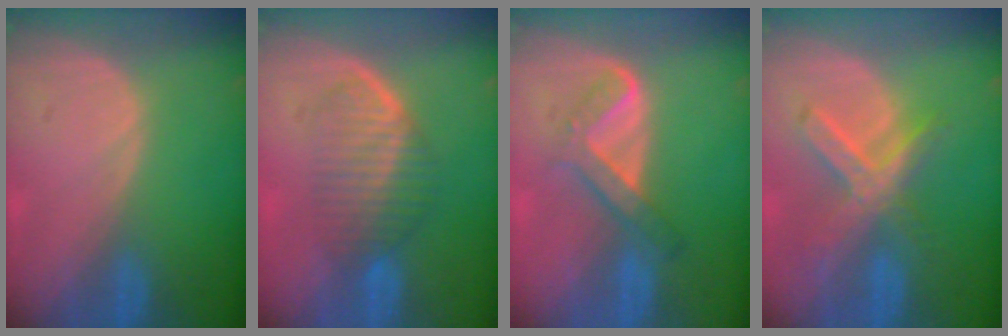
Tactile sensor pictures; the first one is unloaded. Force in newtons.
{"total": 5.9, "press": 5.8, "slide": 1.3}
{"total": 5.1, "press": 4.9, "slide": 1.2}
{"total": 7.5, "press": 6.4, "slide": 3.8}